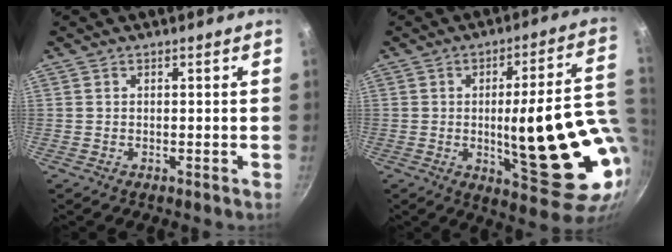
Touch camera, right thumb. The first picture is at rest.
{"total": 23.1, "force": [-1.1, 6.4, 22.1], "torque": [-0.279, -0.013, -0.001]}